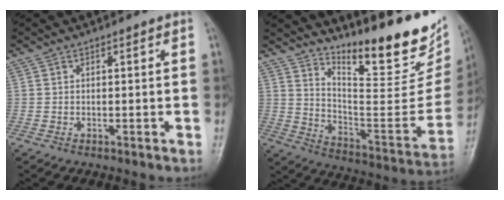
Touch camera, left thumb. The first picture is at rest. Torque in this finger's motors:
{"motor_torque": [1.99, -0.20, 1.40, -1.37, 0.09]}